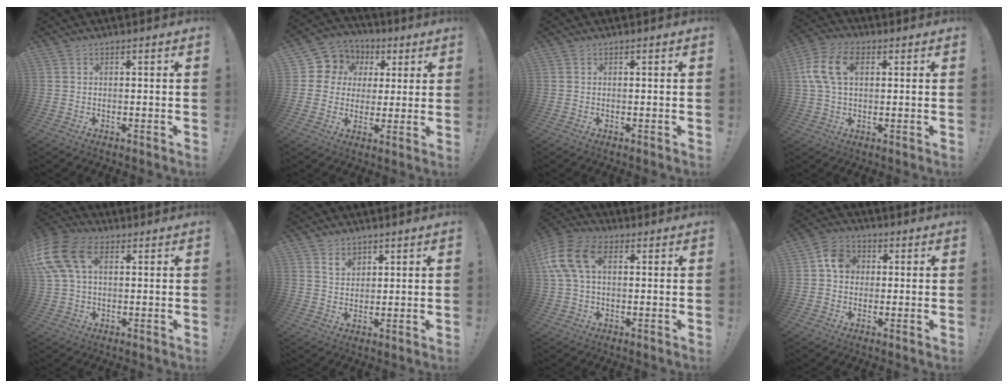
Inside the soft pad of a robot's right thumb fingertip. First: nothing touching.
{"total": 8.8, "force": [2.7, 8.1, 2.2], "torque": [-0.033, -0.020, 0.057]}
{"total": 0.0}
{"total": 11.7, "force": [2.6, 7.4, 8.8], "torque": [-0.184, 0.012, 0.049]}
{"total": 15.5, "force": [5.1, 9.8, 10.9], "torque": [-0.247, -0.009, 0.096]}
{"total": 4.9, "force": [3.4, 3.2, 1.7], "torque": [-0.024, -0.016, 0.061]}
{"total": 13.6, "force": [3.5, 8.6, 10.0], "torque": [-0.211, 0.005, 0.067]}
{"total": 7.6, "force": [1.3, 6.4, 3.9], "torque": [-0.053, 0.012, 0.026]}